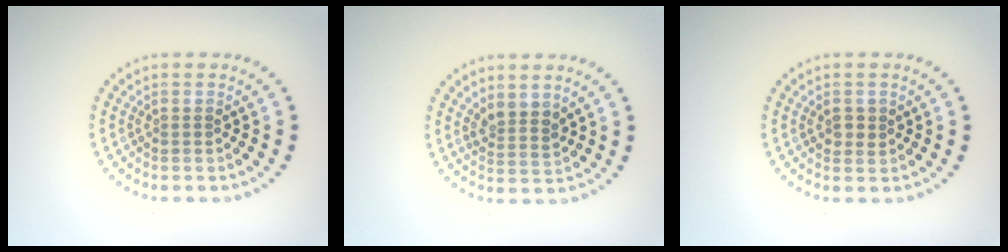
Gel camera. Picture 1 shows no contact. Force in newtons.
{"total": 2.2, "press": 1.8, "slide": 1.3}
{"total": 1.3, "press": 1.3, "slide": 0.2}